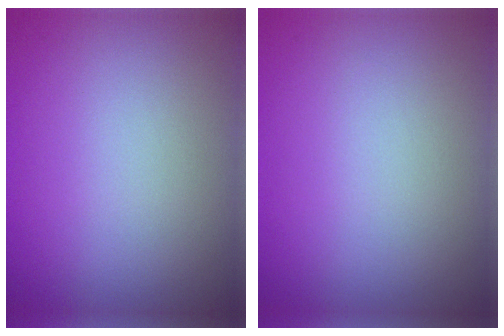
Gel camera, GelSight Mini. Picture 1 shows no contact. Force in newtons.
{"total": 0.0}